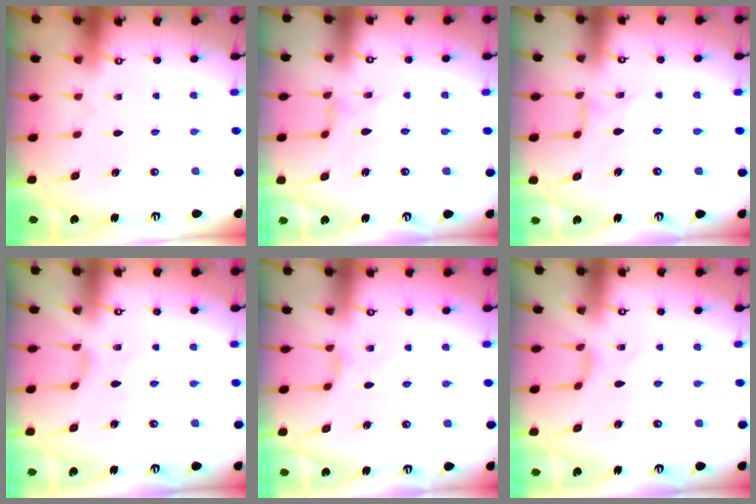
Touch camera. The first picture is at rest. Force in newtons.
{"total": 1.4, "press": 1.4, "slide": 0.3}
{"total": 1.0, "press": 1.0, "slide": 0.1}
{"total": 2.0, "press": 2.0, "slide": 0.3}
{"total": 2.2, "press": 2.2, "slide": 0.4}
{"total": 2.3, "press": 2.3, "slide": 0.4}